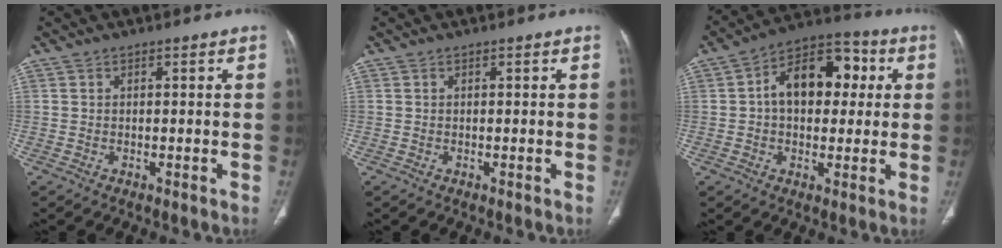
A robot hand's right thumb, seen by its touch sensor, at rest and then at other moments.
{"total": 0.0}
{"total": 14.5, "force": [2.2, 9.5, 10.8], "torque": [-0.129, 0.028, 0.025]}